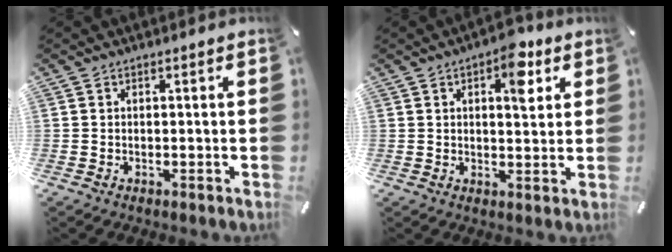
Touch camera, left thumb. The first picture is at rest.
{"total": 8.2, "force": [3.8, 4.1, 6.1], "torque": [-0.063, -0.019, 0.056]}